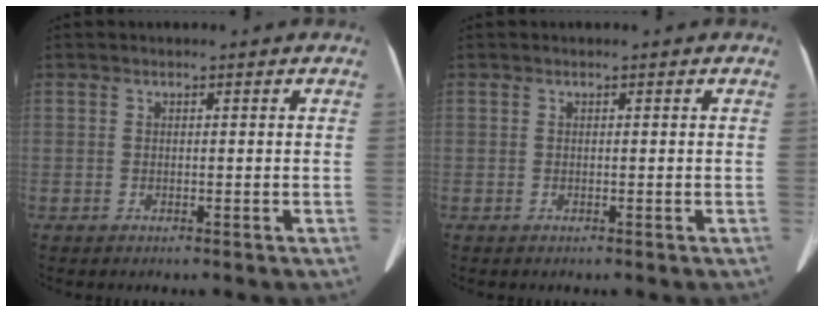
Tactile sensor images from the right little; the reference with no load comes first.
{"total": 0.0}